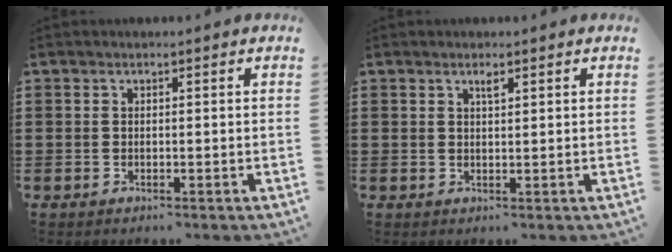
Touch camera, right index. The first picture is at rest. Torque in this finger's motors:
{"motor_torque": [0.16, -0.15, 0.01, 0.00]}